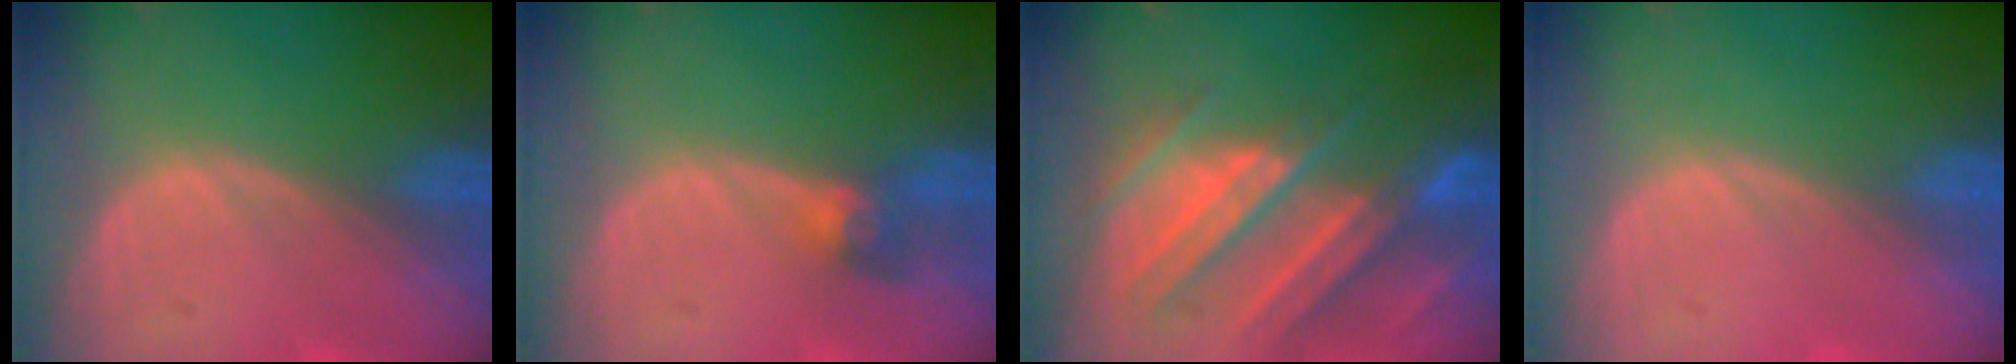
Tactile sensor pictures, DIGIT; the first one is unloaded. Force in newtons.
{"total": 3.1, "press": 2.7, "slide": 1.5}
{"total": 11.3, "press": 9.9, "slide": 5.3}
{"total": 0.0}